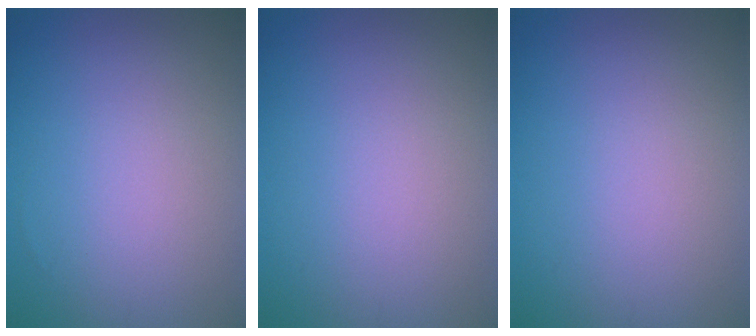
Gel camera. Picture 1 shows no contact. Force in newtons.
{"total": 0.0}
{"total": 0.0}